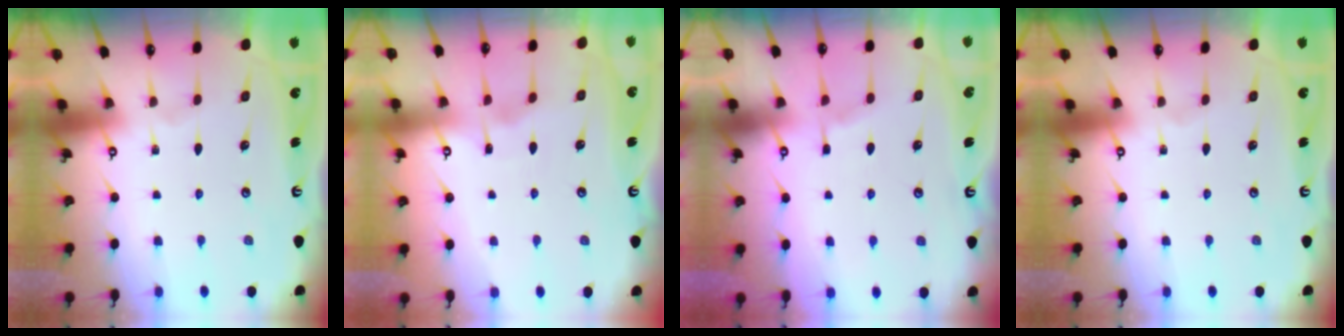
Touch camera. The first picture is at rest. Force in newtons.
{"total": 2.6, "press": 2.6, "slide": 0.3}
{"total": 3.3, "press": 3.3, "slide": 0.6}
{"total": 0.0}